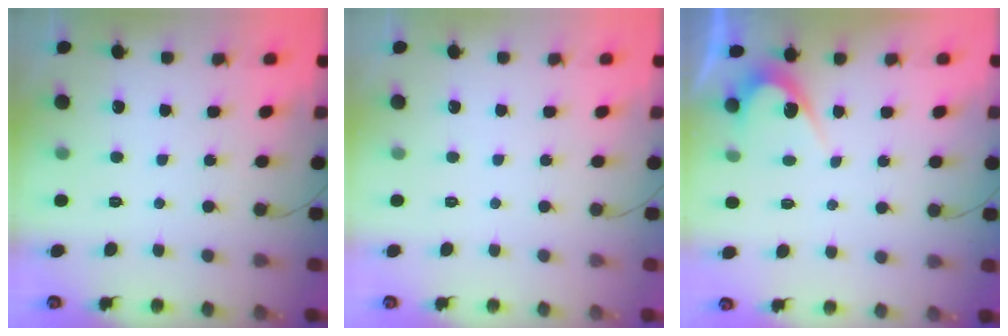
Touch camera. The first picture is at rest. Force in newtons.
{"total": 0.0}
{"total": 4.2, "press": 4.1, "slide": 0.2}